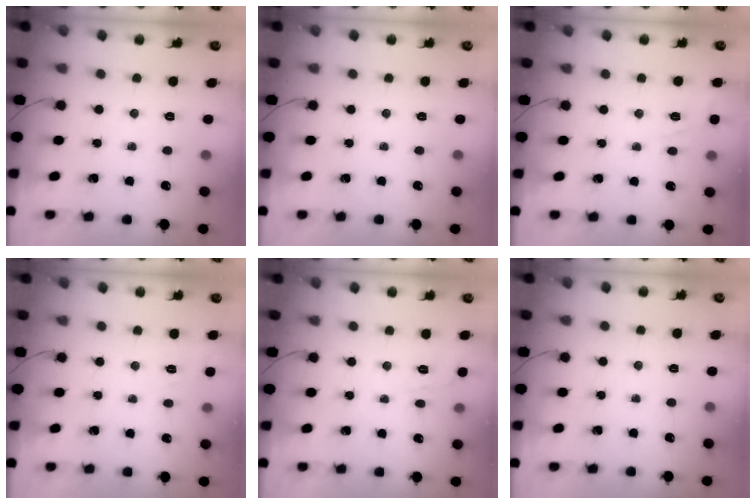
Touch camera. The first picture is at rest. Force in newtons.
{"total": 0.0}
{"total": 3.1, "press": 2.7, "slide": 1.4}
{"total": 1.8, "press": 0.1, "slide": 1.8}
{"total": 5.9, "press": 5.6, "slide": 1.9}
{"total": 0.0}